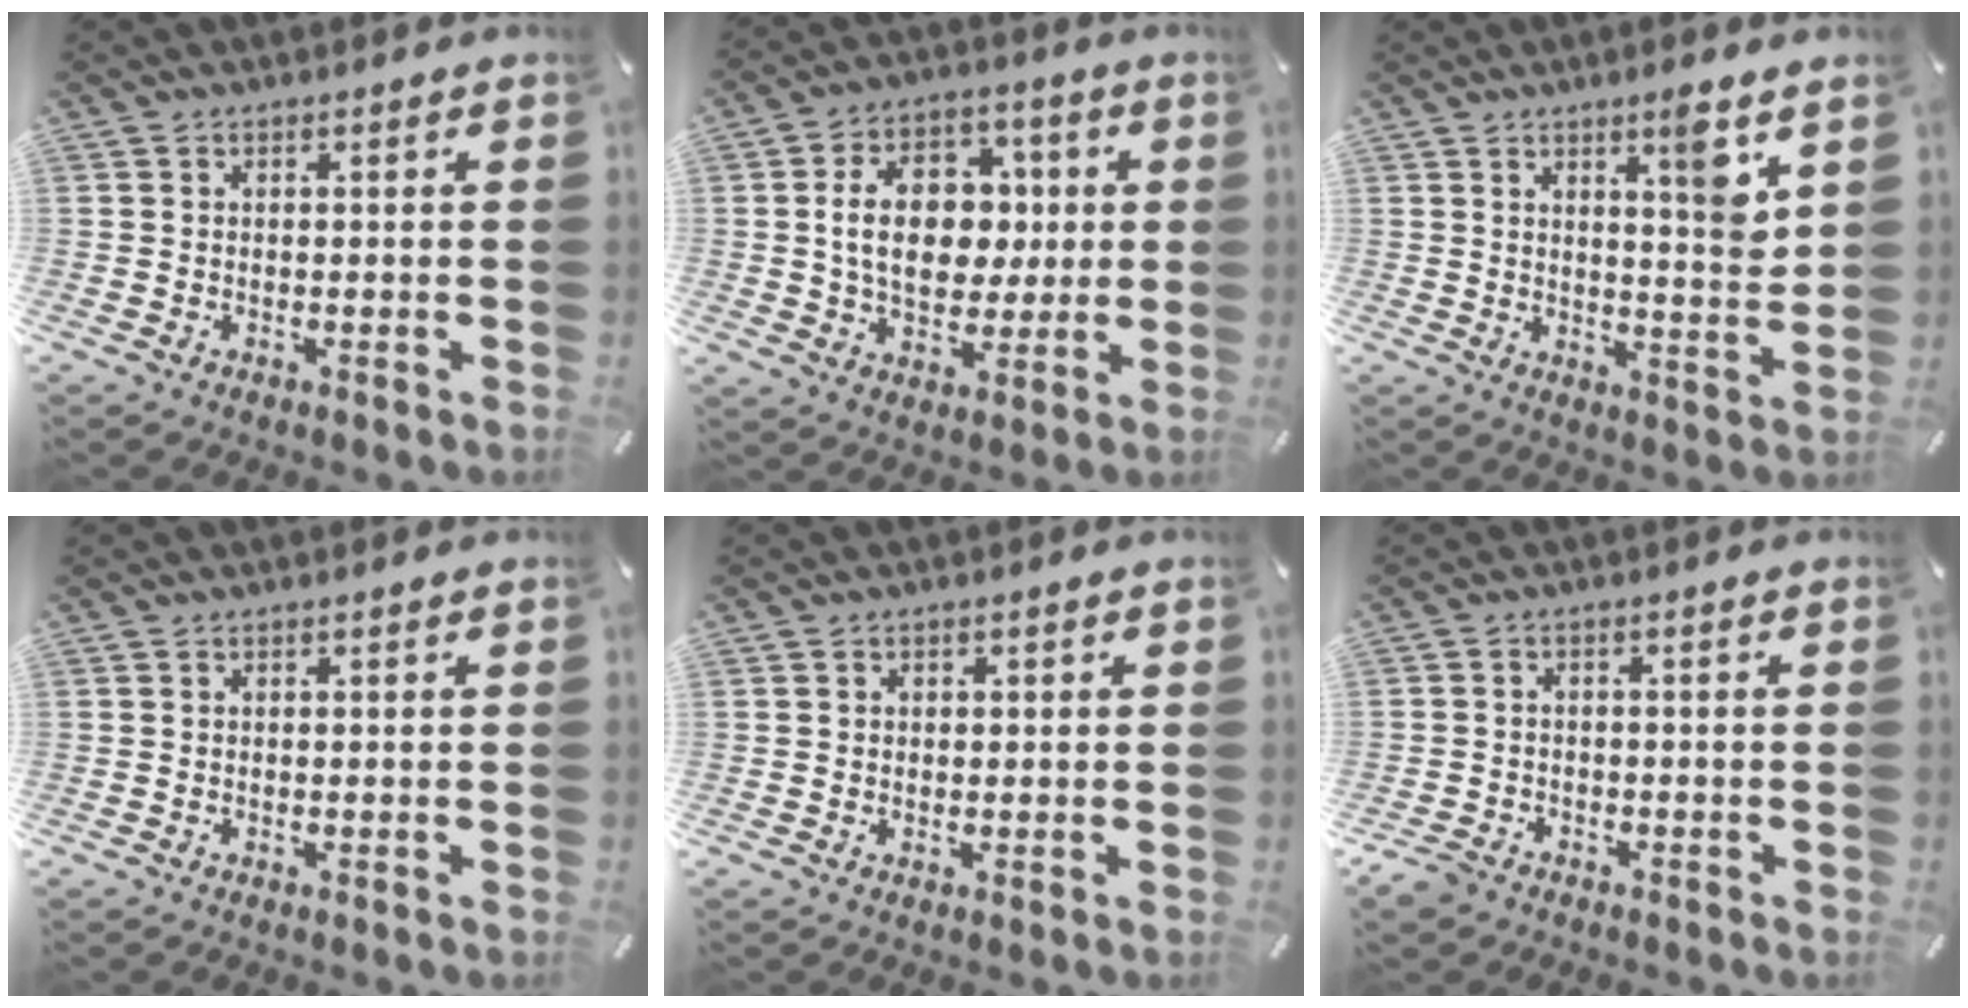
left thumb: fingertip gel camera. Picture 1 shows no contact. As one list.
[{"total": 14.9, "force": [1.3, 11.1, 9.9], "torque": [-0.169, 0.009, 0.022]}, {"total": 8.3, "force": [5.1, 1.0, 6.4], "torque": [-0.081, -0.041, 0.075]}, {"total": 0.0}, {"total": 1.0, "force": [0.1, 0.9, 0.2], "torque": [-0.004, 0.006, 0.001]}, {"total": 3.1, "force": [-2.3, 2.0, 0.9], "torque": [-0.028, 0.009, -0.048]}]